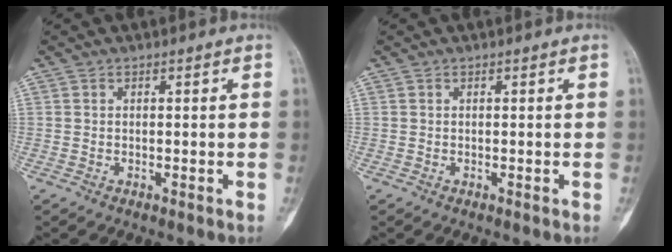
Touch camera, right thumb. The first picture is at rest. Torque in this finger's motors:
{"motor_torque": [2.24, 2.23, 0.01, -0.03, 0.04]}